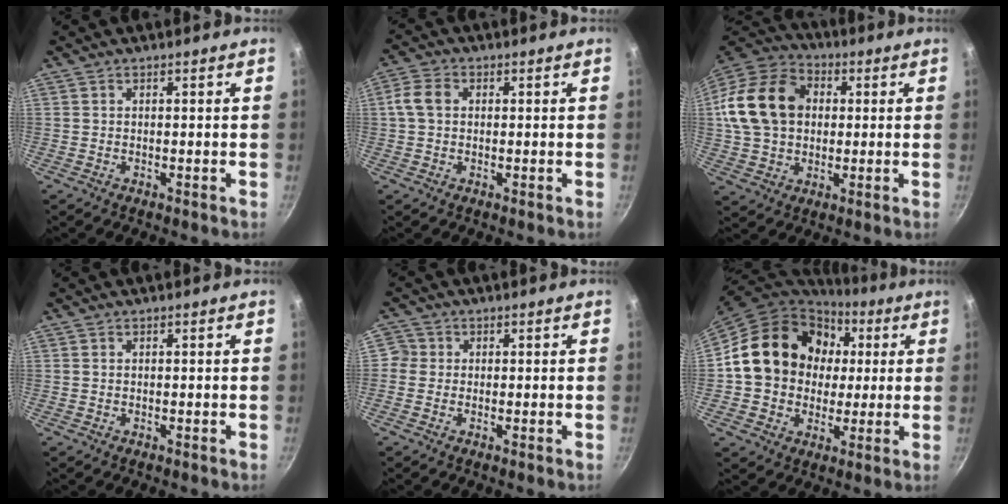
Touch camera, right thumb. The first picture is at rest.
{"total": 4.6, "force": [0.5, 3.4, 3.0], "torque": [-0.057, 0.012, 0.000]}
{"total": 18.2, "force": [2.2, 14.0, 11.4], "torque": [-0.194, 0.029, 0.030]}
{"total": 0.0}
{"total": 2.5, "force": [-0.2, 2.5, 0.3], "torque": [0.016, 0.004, -0.012]}
{"total": 19.4, "force": [3.2, 16.5, 9.8], "torque": [-0.137, 0.025, 0.051]}